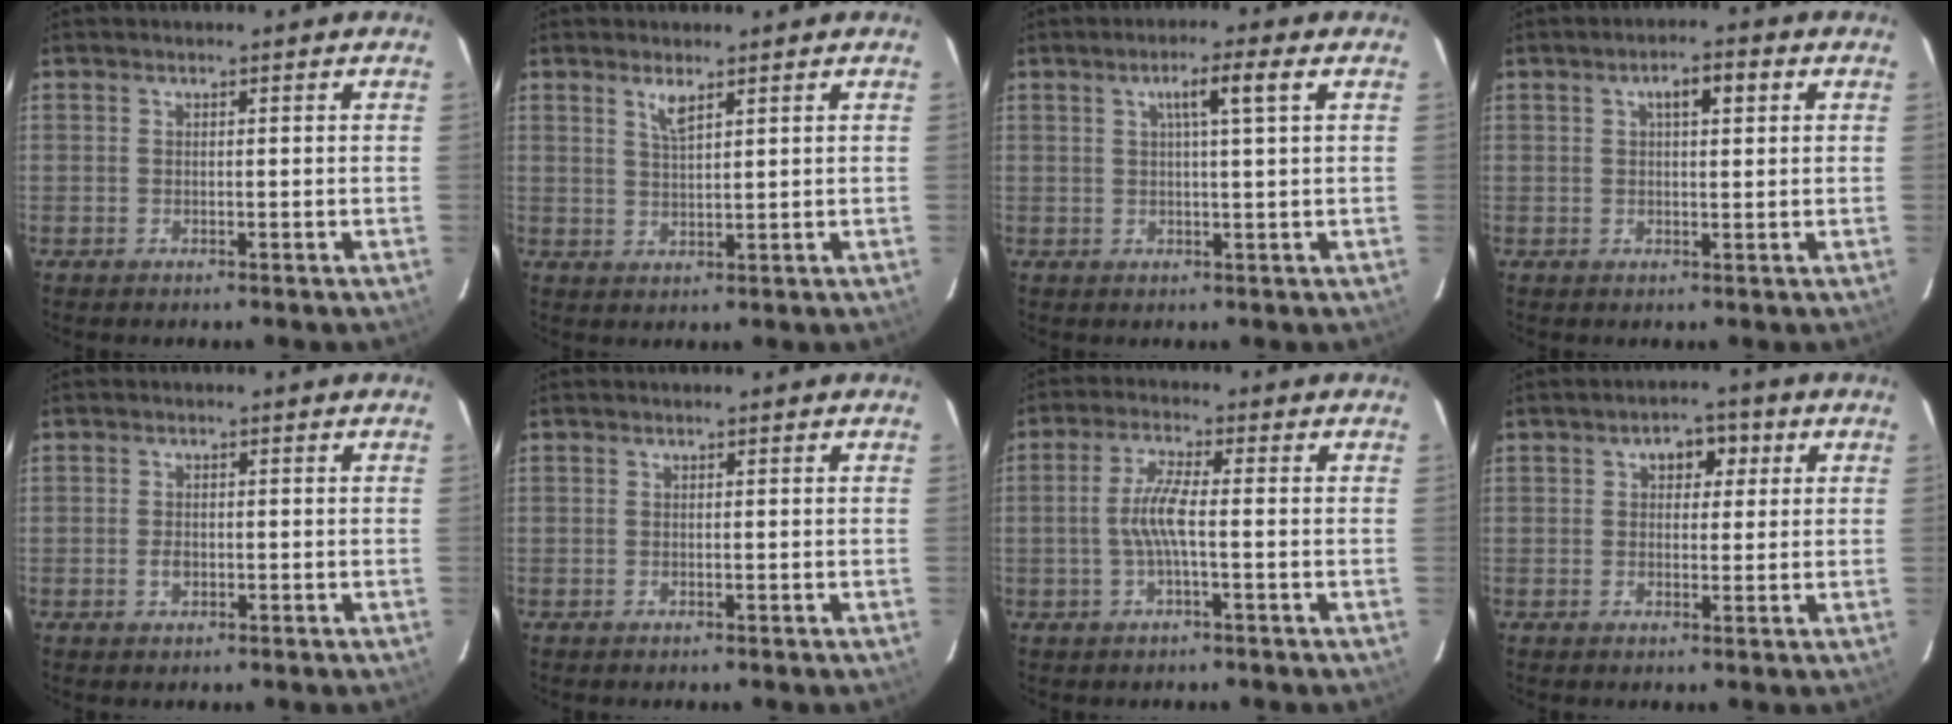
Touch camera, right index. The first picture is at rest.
{"total": 2.9, "force": [1.9, 0.6, 2.1], "torque": [-0.040, -0.001, 0.037]}
{"total": 4.5, "force": [1.5, -0.4, 4.2], "torque": [-0.068, 0.009, 0.028]}
{"total": 4.1, "force": [1.3, 1.4, 3.6], "torque": [-0.054, 0.017, 0.023]}
{"total": 1.9, "force": [-0.4, 1.3, 1.2], "torque": [-0.023, 0.001, -0.009]}
{"total": 0.0}
{"total": 5.5, "force": [-1.0, 0.4, 5.4], "torque": [-0.111, 0.003, -0.017]}
{"total": 4.6, "force": [1.3, 3.3, 2.9], "torque": [-0.036, 0.022, 0.020]}